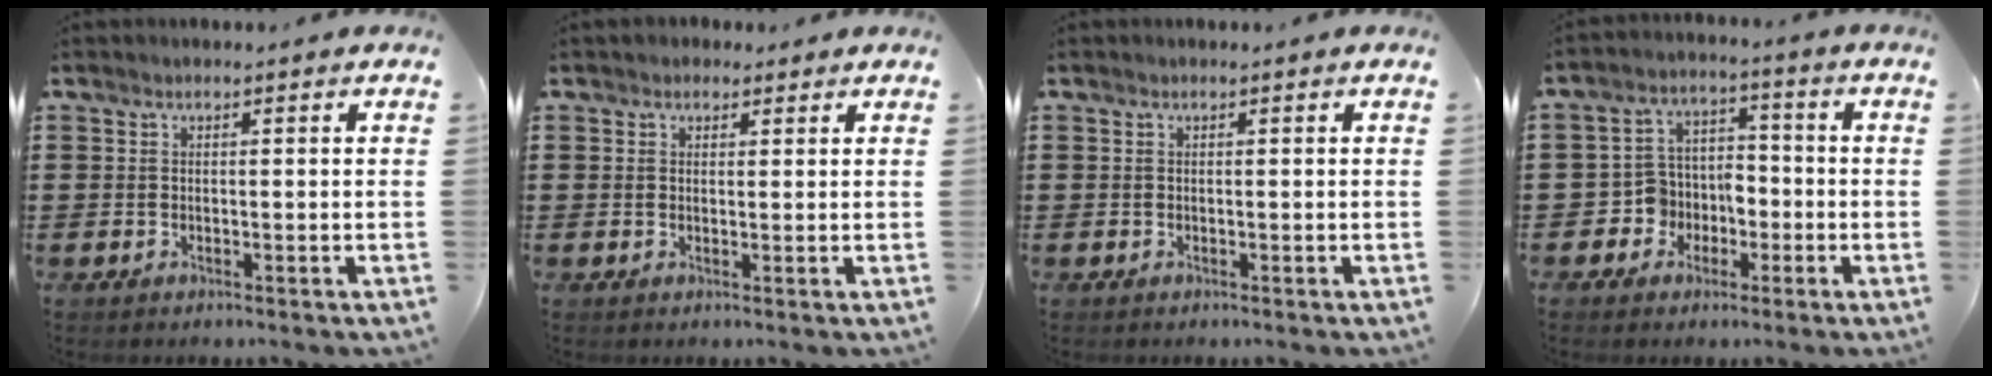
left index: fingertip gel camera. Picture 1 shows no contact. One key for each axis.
{"total": 1.5, "fx": 1.2, "fy": 0.9, "fz": 0.2, "tx": 0.001, "ty": 0.004, "tz": 0.021}
{"total": 0.0}
{"total": 5.5, "fx": -2.3, "fy": 4.9, "fz": 1.2, "tx": -0.044, "ty": 0.010, "tz": -0.047}